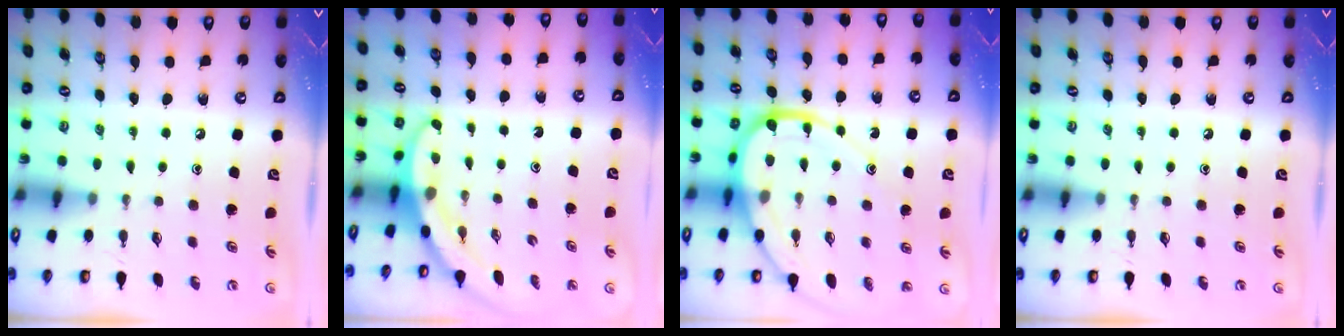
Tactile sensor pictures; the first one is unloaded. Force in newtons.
{"total": 3.1, "press": 3.1, "slide": 0.2}
{"total": 14.0, "press": 13.9, "slide": 1.5}
{"total": 0.0}